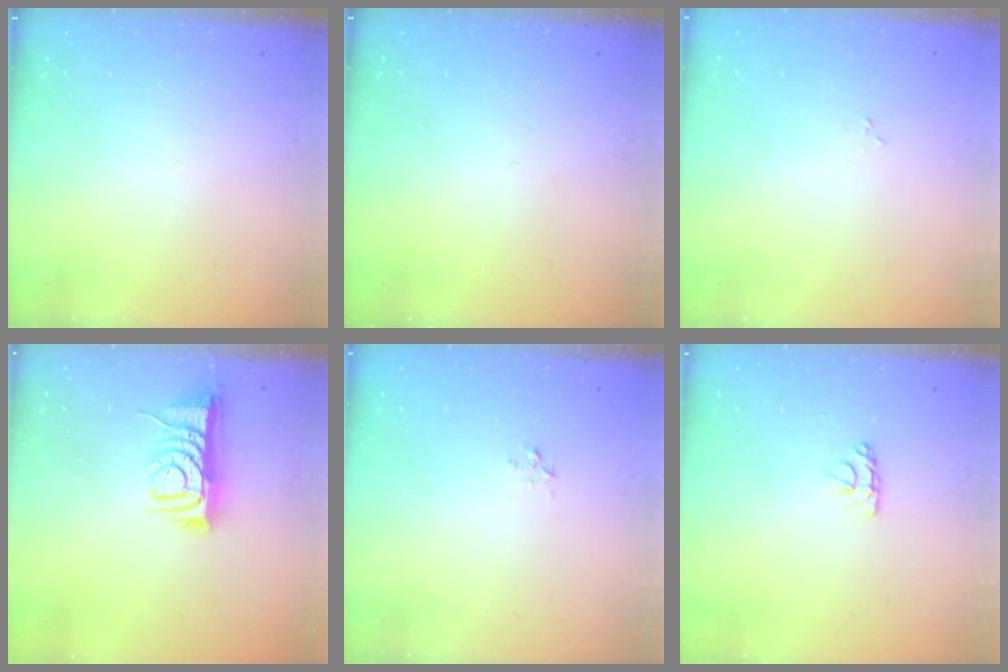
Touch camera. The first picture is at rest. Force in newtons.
{"total": 0.0}
{"total": 1.9, "press": 1.9, "slide": 0.3}
{"total": 8.0, "press": 8.0, "slide": 0.4}
{"total": 2.3, "press": 2.3, "slide": 0.2}
{"total": 4.9, "press": 4.9, "slide": 0.3}